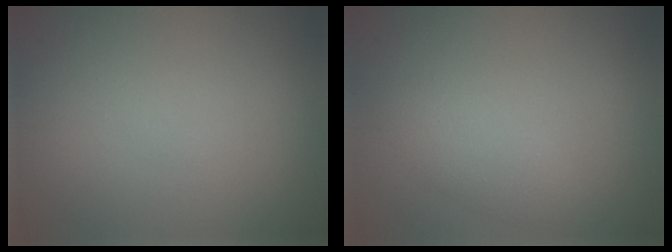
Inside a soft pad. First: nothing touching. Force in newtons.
{"total": 2.2, "press": 2.2, "slide": 0.0}